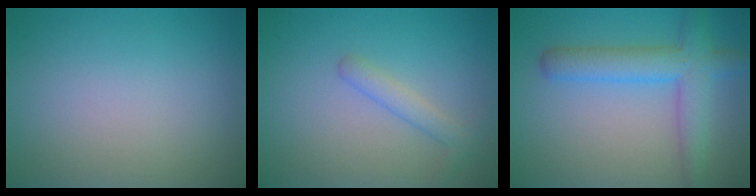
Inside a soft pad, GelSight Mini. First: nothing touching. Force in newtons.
{"total": 1.9, "press": 1.9, "slide": 0.0}
{"total": 5.0, "press": 5.0, "slide": 0.1}